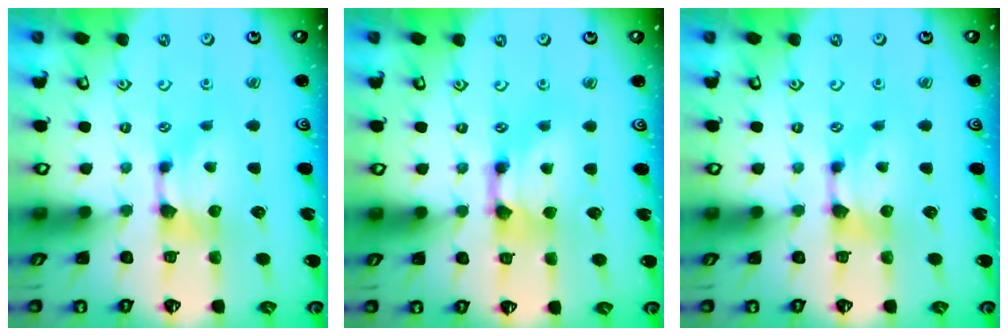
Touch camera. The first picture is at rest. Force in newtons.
{"total": 2.6, "press": 2.6, "slide": 0.2}
{"total": 0.0}